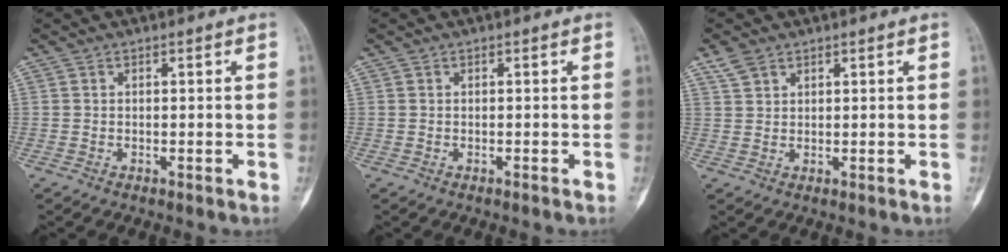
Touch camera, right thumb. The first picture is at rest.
{"total": 0.0}
{"total": 3.1, "force": [2.2, 1.8, 1.4], "torque": [-0.025, 0.000, 0.049]}